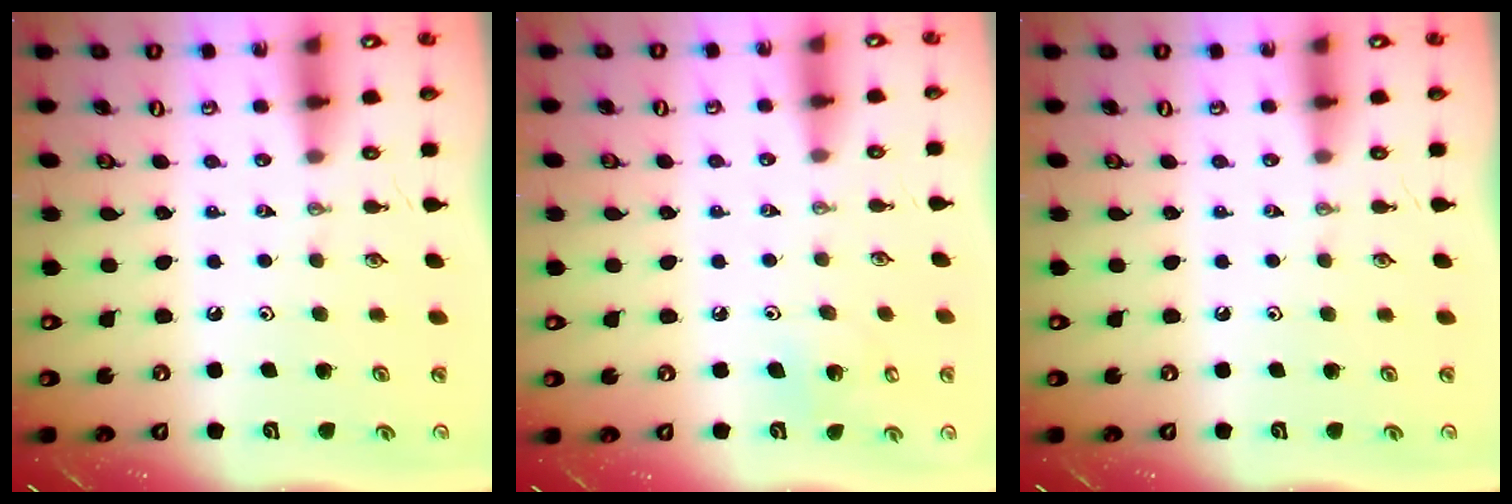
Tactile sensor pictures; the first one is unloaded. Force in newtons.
{"total": 6.3, "press": 6.3, "slide": 0.4}
{"total": 0.0}